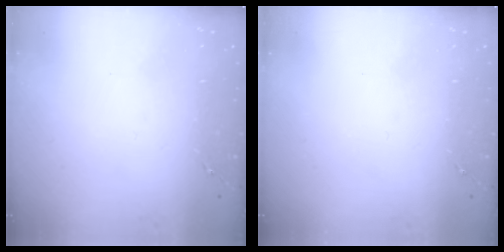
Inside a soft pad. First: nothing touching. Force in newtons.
{"total": 0.0}